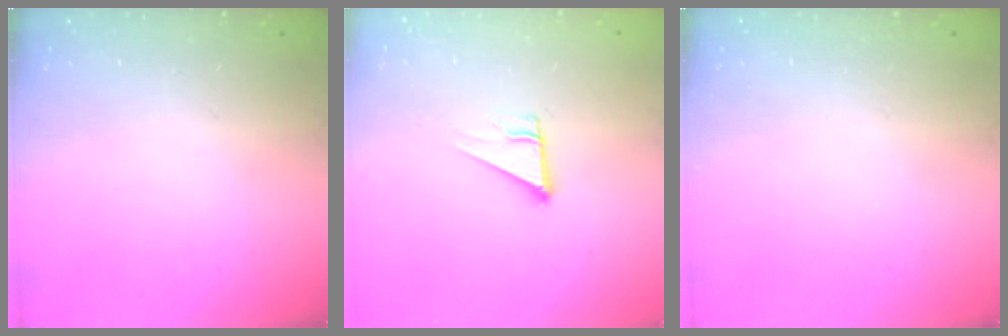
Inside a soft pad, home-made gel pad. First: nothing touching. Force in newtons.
{"total": 4.2, "press": 4.2, "slide": 0.3}
{"total": 0.0}